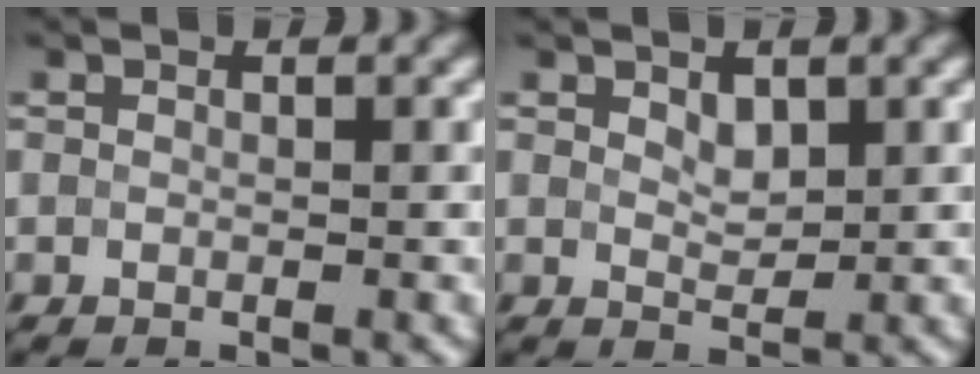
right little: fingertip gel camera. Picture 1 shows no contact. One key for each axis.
{"total": 1.6, "fx": 0.8, "fy": 0.8, "fz": 1.0, "tx": -0.023, "ty": 0.001, "tz": 0.016}